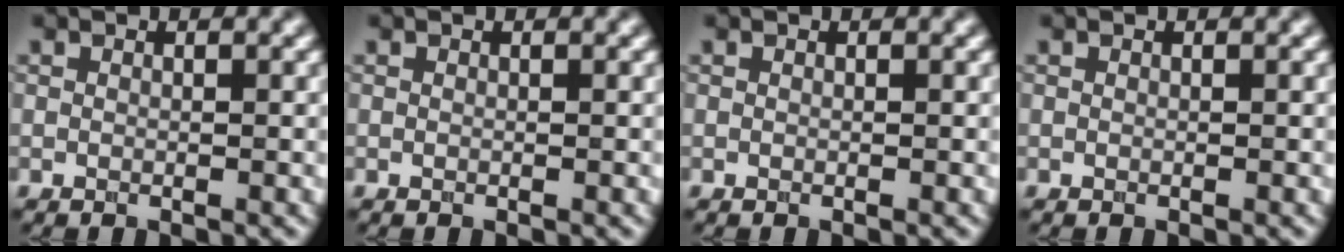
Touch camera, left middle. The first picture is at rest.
{"total": 0.0}
{"total": 0.0}
{"total": 0.0}